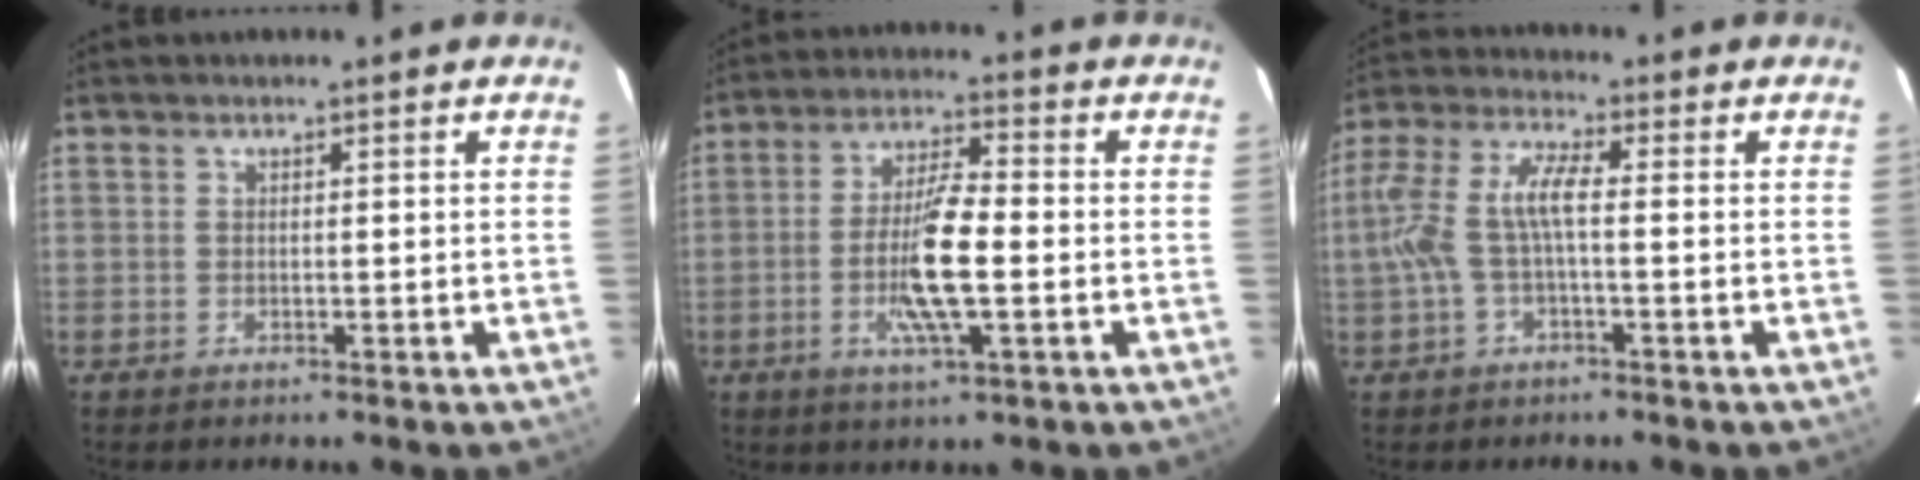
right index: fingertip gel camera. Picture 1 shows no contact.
{"total": 10.3, "force": [-2.5, 1.9, 9.9], "torque": [-0.190, -0.004, -0.048]}
{"total": 8.8, "force": [-1.2, 2.4, 8.3], "torque": [-0.184, 0.009, -0.021]}